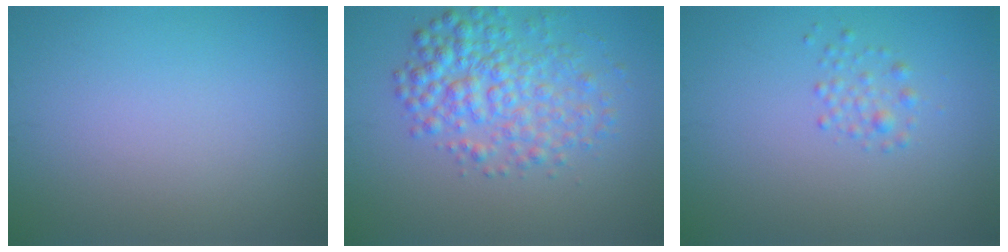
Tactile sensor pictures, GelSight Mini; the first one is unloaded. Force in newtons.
{"total": 5.1, "press": 5.1, "slide": 0.1}
{"total": 1.2, "press": 1.2, "slide": 0.0}